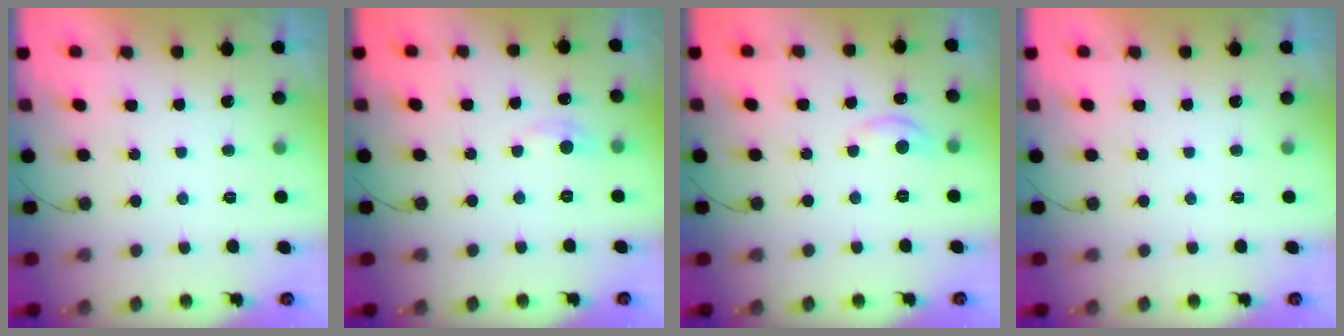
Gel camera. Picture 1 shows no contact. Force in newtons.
{"total": 4.5, "press": 4.5, "slide": 0.6}
{"total": 5.5, "press": 5.4, "slide": 0.8}
{"total": 0.0}